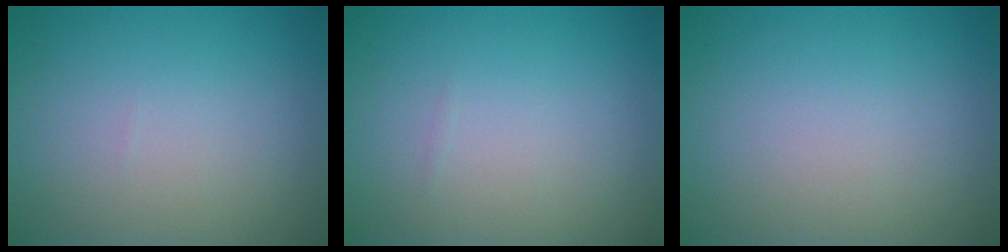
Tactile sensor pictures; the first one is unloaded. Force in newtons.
{"total": 0.0}
{"total": 0.0}